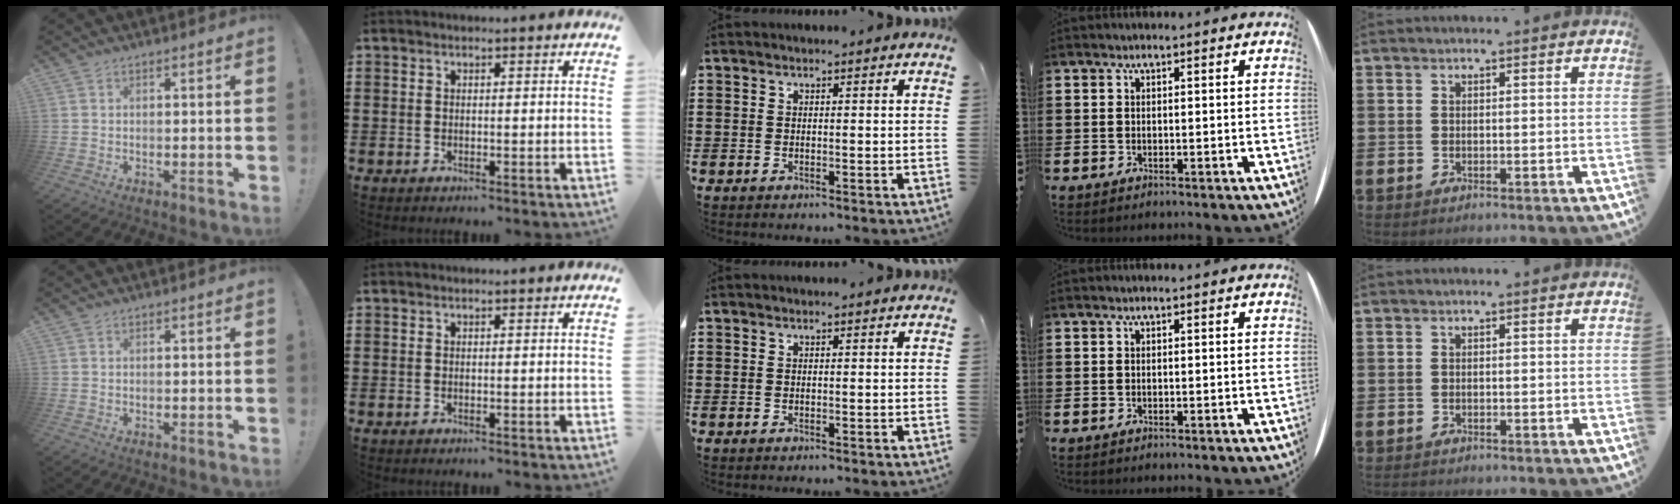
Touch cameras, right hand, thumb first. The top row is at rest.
{}